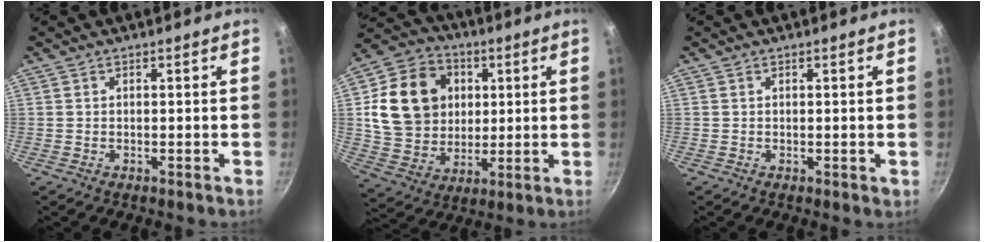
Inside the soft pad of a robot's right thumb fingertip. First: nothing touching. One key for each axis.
{"total": 18.6, "fx": 3.5, "fy": 15.3, "fz": 10.1, "tx": -0.159, "ty": 0.002, "tz": 0.067}
{"total": 0.0}